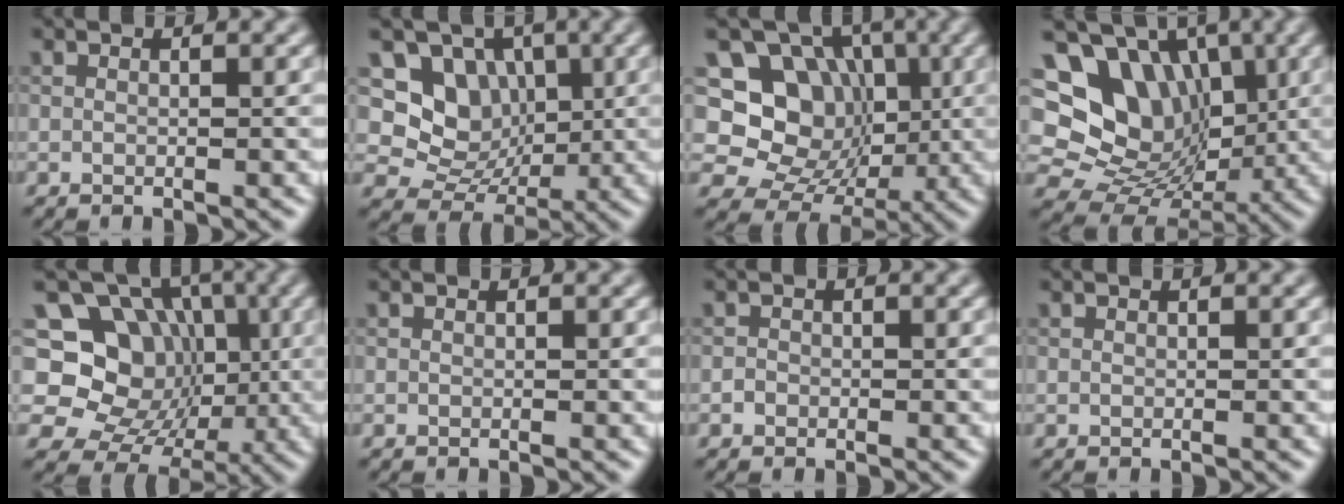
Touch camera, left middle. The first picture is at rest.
{"total": 6.2, "force": [1.7, 5.2, 2.8], "torque": [-0.036, -0.008, 0.011]}
{"total": 11.9, "force": [1.8, 10.5, 5.4], "torque": [-0.093, 0.032, 0.011]}
{"total": 15.6, "force": [4.7, 12.8, 7.6], "torque": [-0.180, 0.043, 0.083]}
{"total": 12.7, "force": [1.0, 11.0, 6.2], "torque": [-0.078, 0.026, -0.022]}
{"total": 0.0}
{"total": 0.6, "force": [-0.3, 0.5, 0.1], "torque": [0.000, -0.002, -0.007]}
{"total": 0.0}